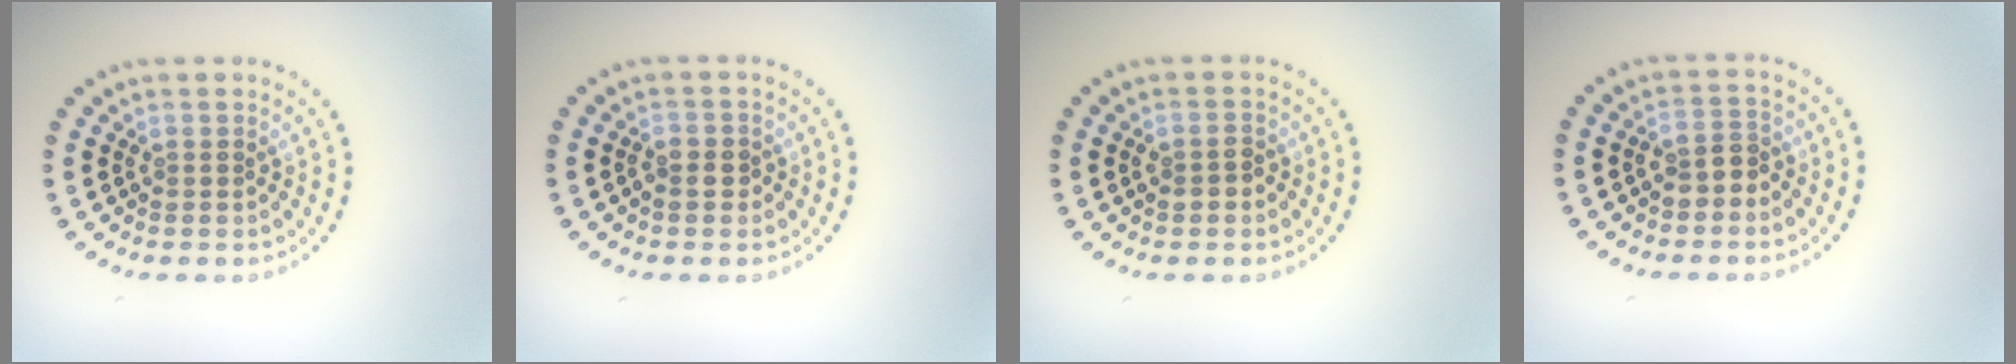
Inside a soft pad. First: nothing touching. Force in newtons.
{"total": 1.2, "press": 1.1, "slide": 0.5}
{"total": 1.4, "press": 1.4, "slide": 0.3}
{"total": 2.1, "press": 2.0, "slide": 0.8}